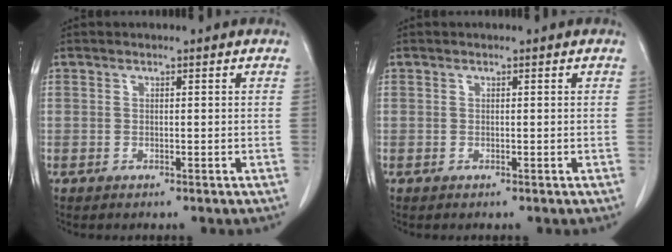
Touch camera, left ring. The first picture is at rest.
{"total": 0.0}